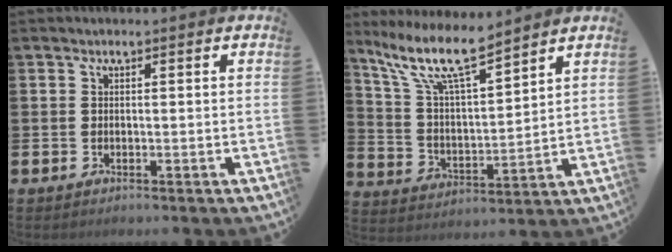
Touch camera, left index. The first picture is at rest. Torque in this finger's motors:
{"motor_torque": [0.58, -0.45, 0.84, 0.21]}